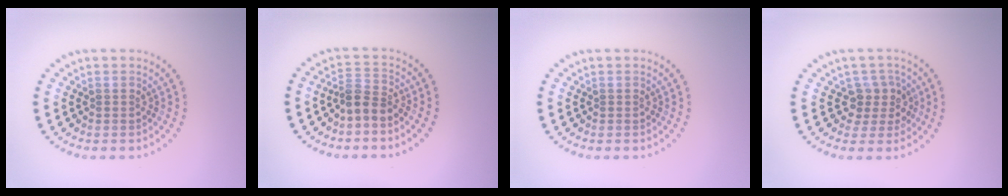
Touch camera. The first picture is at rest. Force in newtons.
{"total": 2.4, "press": 1.8, "slide": 1.6}
{"total": 0.0}
{"total": 2.6, "press": 2.0, "slide": 1.6}